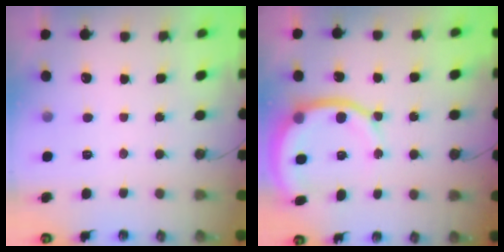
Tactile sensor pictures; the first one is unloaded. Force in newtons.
{"total": 11.8, "press": 11.6, "slide": 2.0}